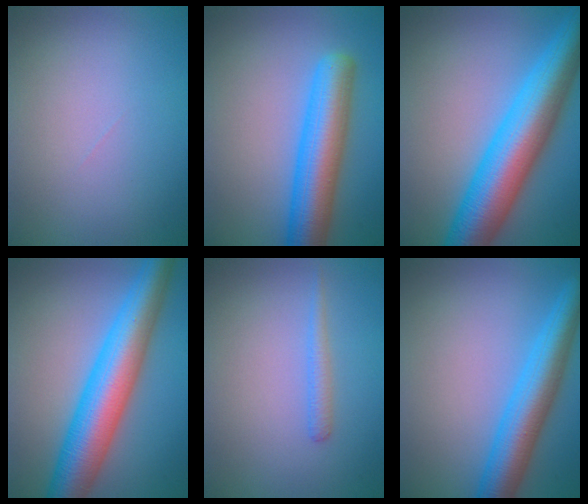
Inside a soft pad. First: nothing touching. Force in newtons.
{"total": 7.0, "press": 7.0, "slide": 0.2}
{"total": 10.9, "press": 10.9, "slide": 0.2}
{"total": 9.5, "press": 9.5, "slide": 0.2}
{"total": 1.3, "press": 1.3, "slide": 0.0}
{"total": 6.2, "press": 6.2, "slide": 0.2}